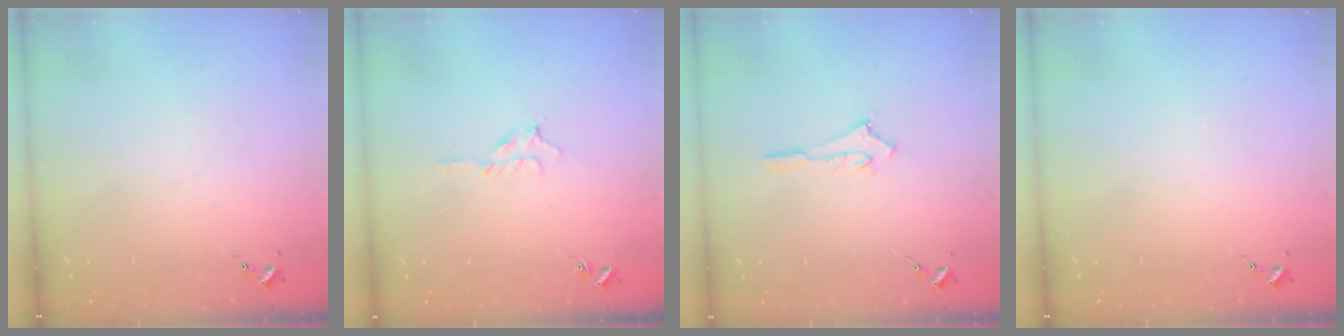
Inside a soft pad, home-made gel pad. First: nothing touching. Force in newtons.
{"total": 6.3, "press": 6.3, "slide": 0.7}
{"total": 2.5, "press": 2.5, "slide": 0.2}
{"total": 0.0}